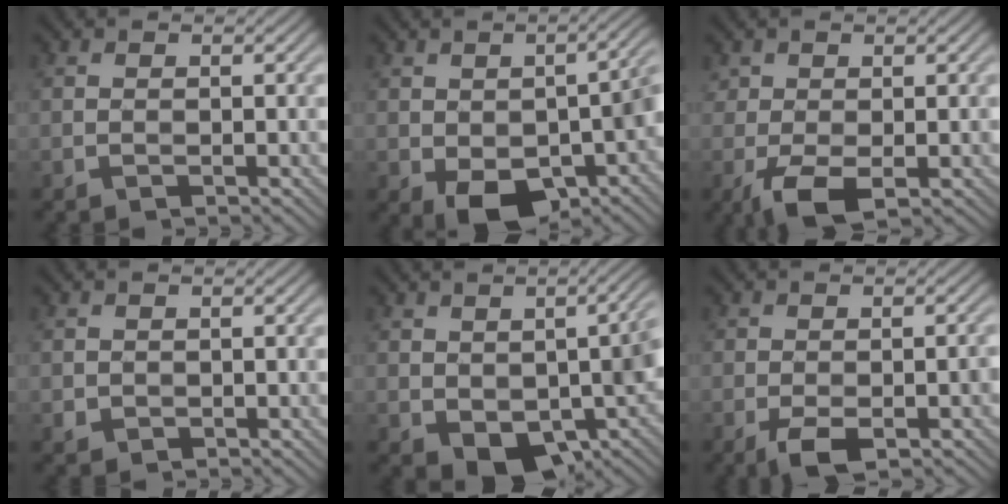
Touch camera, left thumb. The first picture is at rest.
{"total": 13.2, "force": [-4.3, 7.4, 10.1], "torque": [-0.139, -0.039, -0.053]}
{"total": 5.2, "force": [-2.1, 2.7, 3.8], "torque": [-0.088, -0.009, -0.039]}
{"total": 1.0, "force": [-0.2, 0.9, 0.4], "torque": [-0.010, -0.006, -0.002]}
{"total": 12.5, "force": [-3.3, 7.3, 9.6], "torque": [-0.138, -0.039, -0.031]}
{"total": 5.0, "force": [-2.6, 2.0, 3.8], "torque": [-0.057, 0.000, -0.043]}